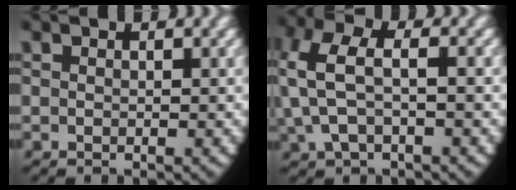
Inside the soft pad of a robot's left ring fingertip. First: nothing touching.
{"total": 6.0, "force": [1.1, 4.1, 4.2], "torque": [-0.113, 0.003, 0.017]}